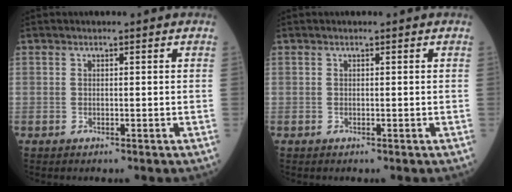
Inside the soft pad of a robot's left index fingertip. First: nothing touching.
{"total": 0.0}